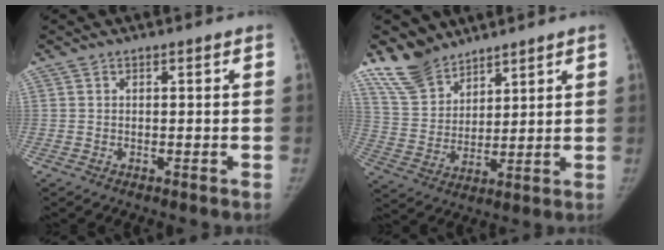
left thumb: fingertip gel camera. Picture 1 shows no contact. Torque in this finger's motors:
{"motor_torque": [0.09, 0.08, 0.42, -0.30, 0.05]}